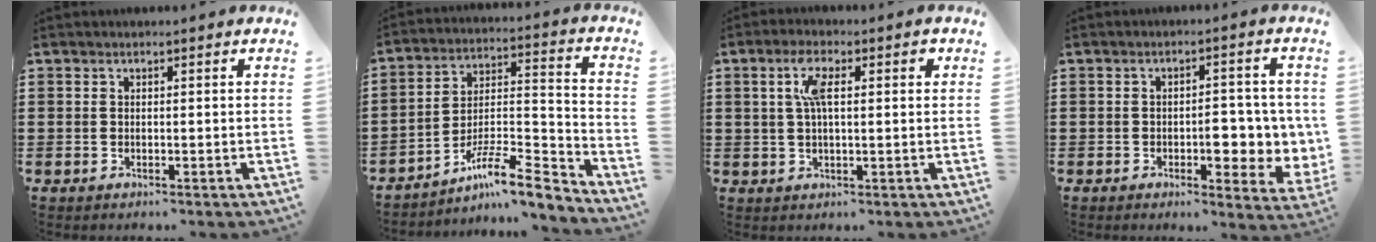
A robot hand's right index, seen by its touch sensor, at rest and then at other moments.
{"total": 9.1, "force": [-7.1, 2.0, 5.4], "torque": [-0.088, 0.009, -0.136]}
{"total": 5.4, "force": [1.6, 1.8, 4.9], "torque": [-0.095, 0.010, 0.022]}
{"total": 6.3, "force": [-1.0, 2.8, 5.6], "torque": [-0.065, -0.003, -0.025]}